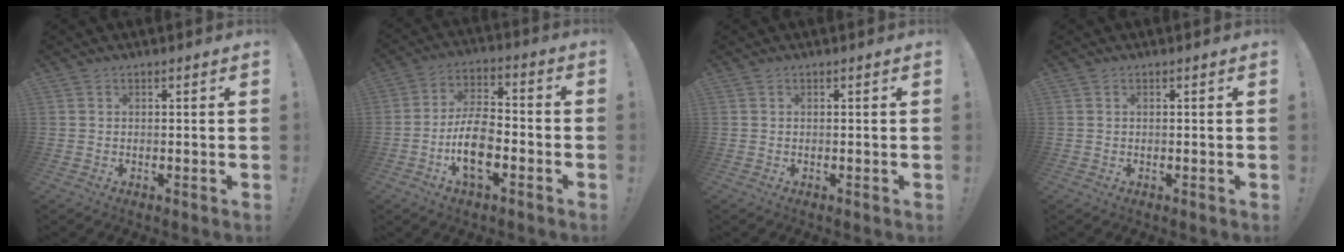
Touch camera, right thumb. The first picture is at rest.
{"total": 13.1, "force": [-4.8, 6.7, 10.2], "torque": [-0.194, 0.016, -0.084]}
{"total": 0.0}
{"total": 0.0}